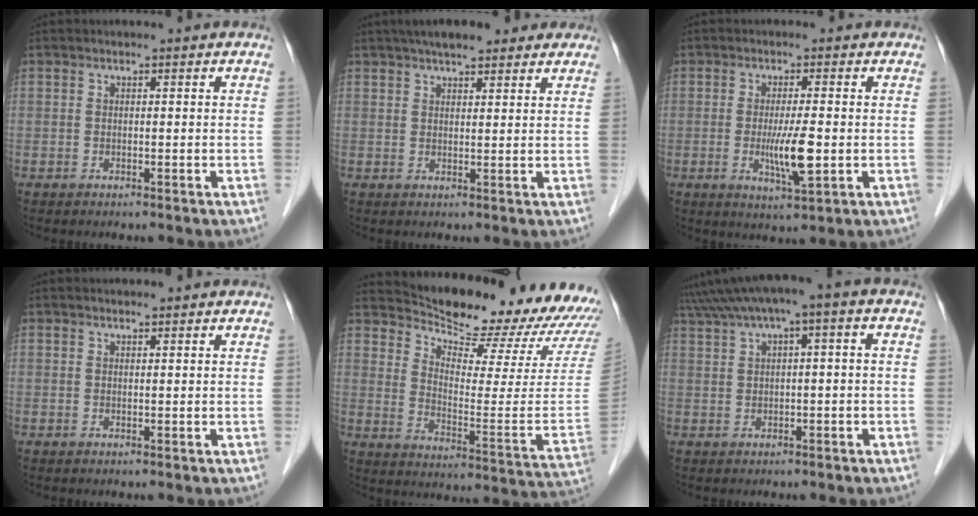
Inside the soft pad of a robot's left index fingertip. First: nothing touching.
{"total": 8.7, "force": [6.9, 2.5, 4.6], "torque": [-0.059, 0.031, 0.095]}
{"total": 5.5, "force": [-0.8, 0.5, 5.5], "torque": [-0.107, -0.014, -0.013]}
{"total": 1.6, "force": [1.5, 0.1, 0.3], "torque": [-0.009, 0.013, 0.023]}
{"total": 21.8, "force": [20.6, 3.1, 6.3], "torque": [-0.103, -0.083, 0.267]}
{"total": 7.5, "force": [3.1, 0.9, 6.8], "torque": [-0.126, 0.042, 0.052]}